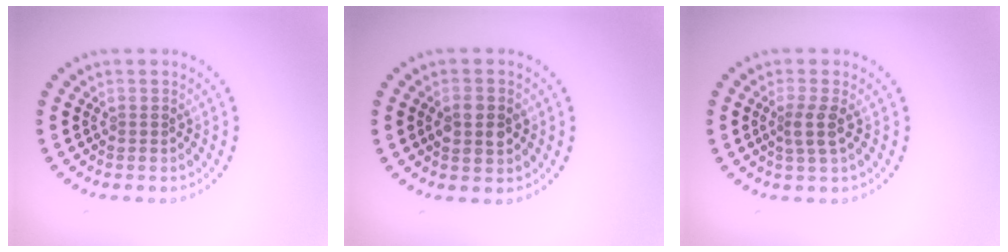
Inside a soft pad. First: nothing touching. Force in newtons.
{"total": 2.4, "press": 2.4, "slide": 0.3}
{"total": 1.9, "press": 1.5, "slide": 1.1}